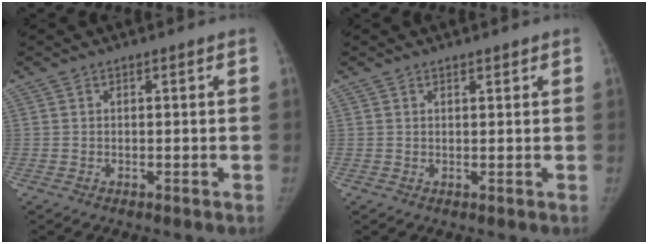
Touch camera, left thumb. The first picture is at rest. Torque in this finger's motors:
{"motor_torque": [-0.17, -0.03, 0.10, 0.25, -0.07]}